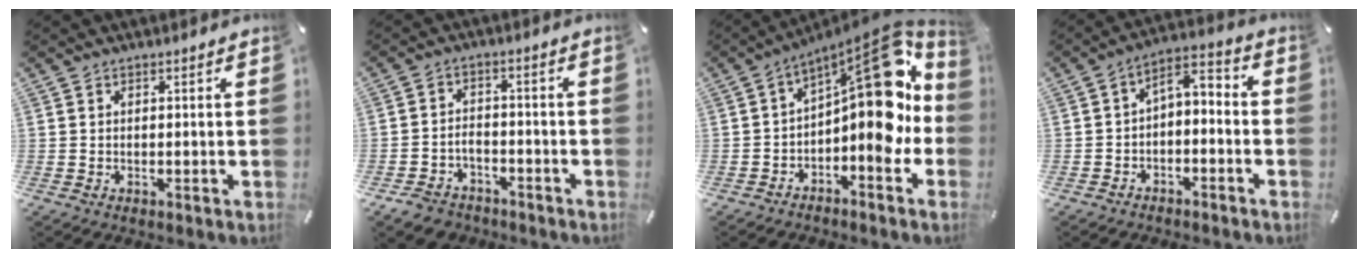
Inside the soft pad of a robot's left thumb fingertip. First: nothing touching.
{"total": 4.9, "force": [-3.5, 3.2, 1.3], "torque": [-0.031, 0.016, -0.069]}
{"total": 19.4, "force": [2.8, 8.8, 17.1], "torque": [-0.201, -0.038, 0.047]}
{"total": 4.6, "force": [-3.4, 2.4, 2.1], "torque": [-0.031, 0.015, -0.068]}